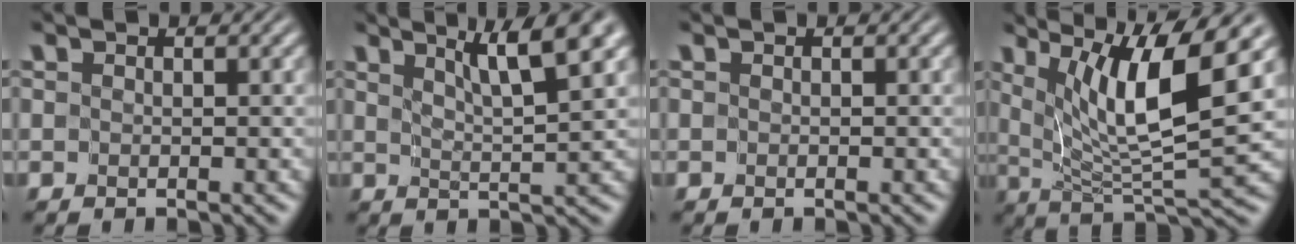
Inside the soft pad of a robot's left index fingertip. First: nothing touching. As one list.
[{"total": 5.5, "force": [3.5, 0.6, 4.2], "torque": [-0.053, 0.011, 0.059]}, {"total": 0.0}, {"total": 9.5, "force": [3.9, 1.7, 8.4], "torque": [-0.142, -0.004, 0.078]}]